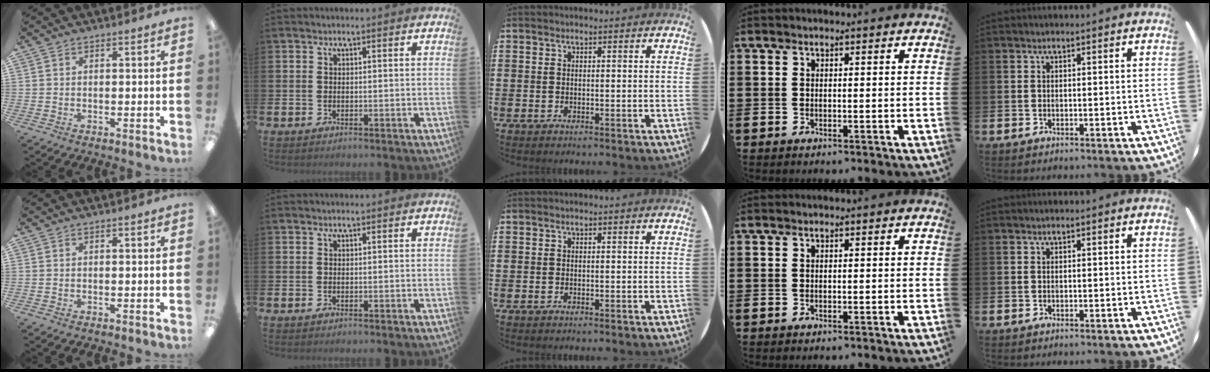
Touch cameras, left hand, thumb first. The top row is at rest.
{}